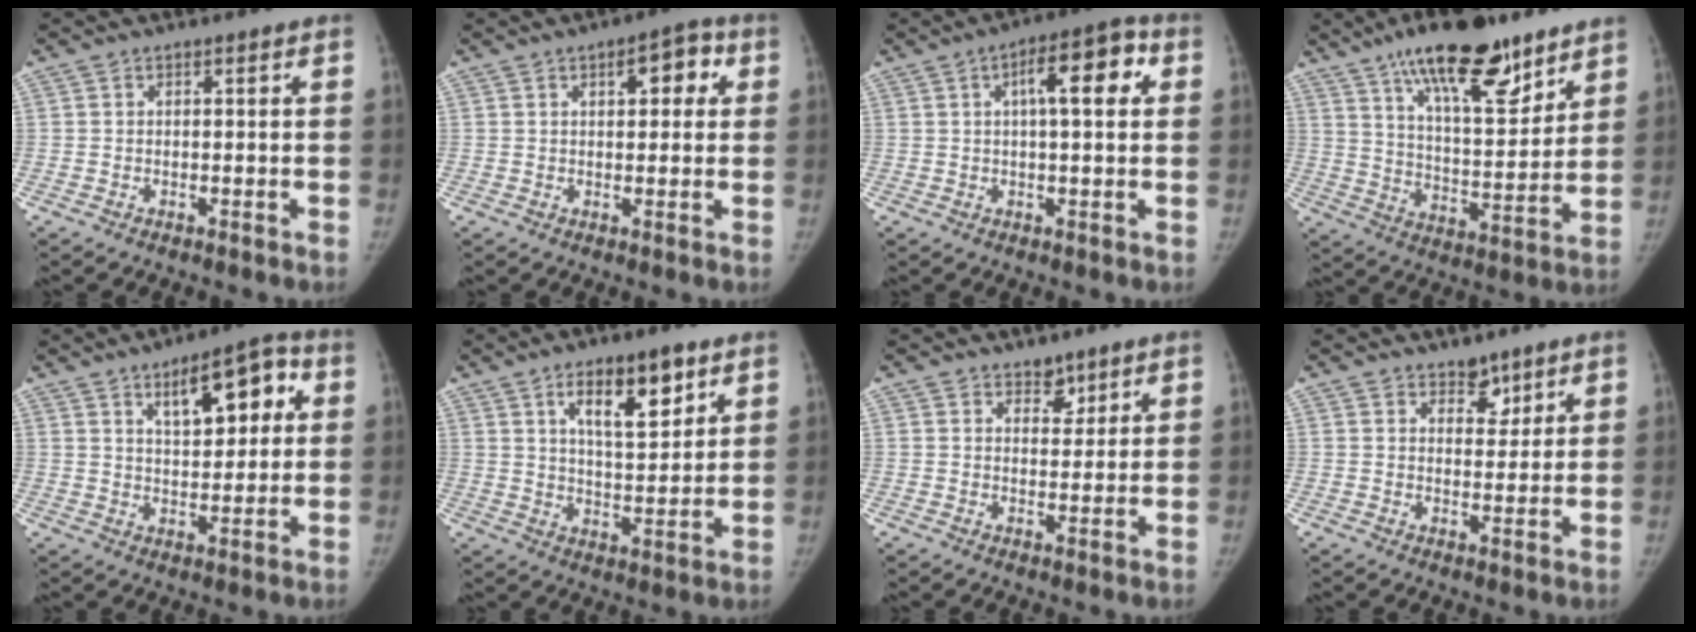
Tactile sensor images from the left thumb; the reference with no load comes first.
{"total": 6.2, "force": [2.2, 3.1, 4.9], "torque": [-0.038, 0.003, 0.022]}
{"total": 10.1, "force": [2.7, 3.5, 9.0], "torque": [-0.114, 0.018, 0.032]}
{"total": 20.8, "force": [13.7, 7.3, 13.8], "torque": [-0.191, -0.063, 0.228]}
{"total": 11.3, "force": [4.3, 5.1, 9.1], "torque": [-0.100, -0.002, 0.063]}
{"total": 11.9, "force": [6.1, 4.6, 9.1], "torque": [-0.121, -0.032, 0.103]}
{"total": 3.5, "force": [2.5, 2.1, 1.3], "torque": [0.004, -0.017, 0.040]}
{"total": 4.2, "force": [3.0, 2.4, 1.6], "torque": [0.003, -0.021, 0.048]}